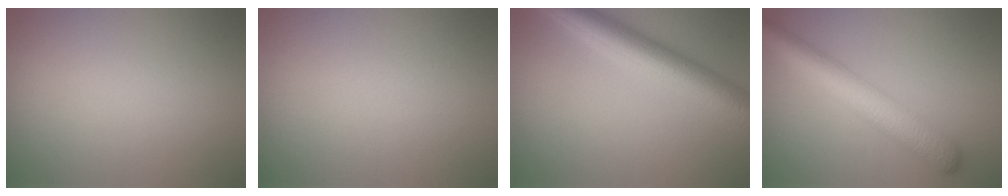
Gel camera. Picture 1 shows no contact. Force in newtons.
{"total": 0.0}
{"total": 6.9, "press": 6.9, "slide": 0.2}
{"total": 5.5, "press": 5.5, "slide": 0.3}